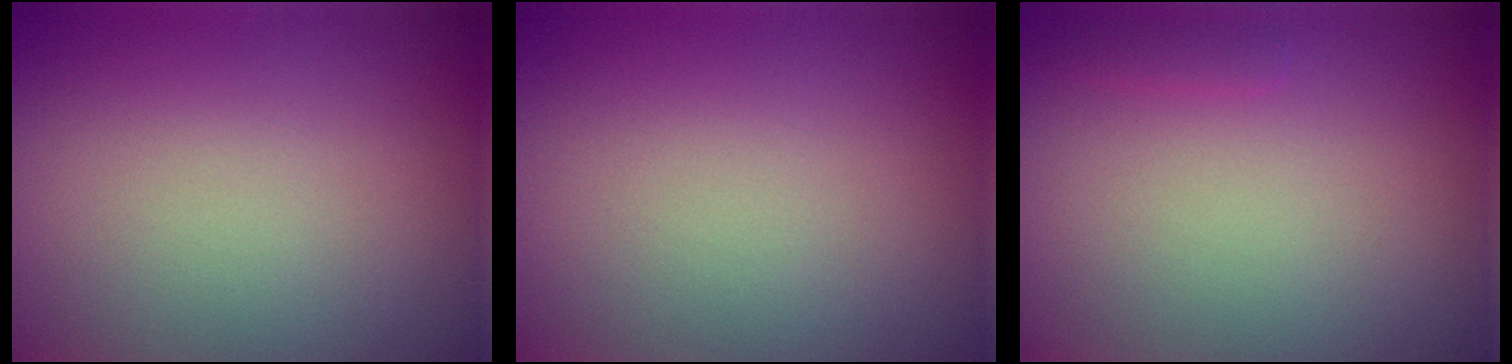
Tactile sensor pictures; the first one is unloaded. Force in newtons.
{"total": 0.0}
{"total": 0.7, "press": 0.7, "slide": 0.1}